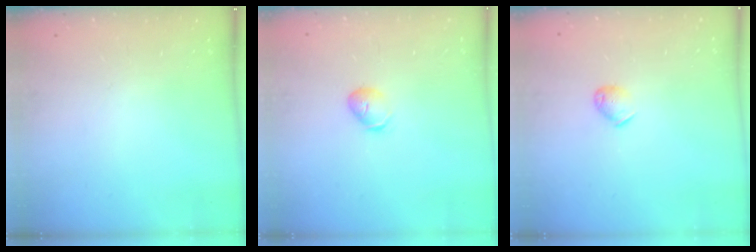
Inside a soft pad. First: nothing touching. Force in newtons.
{"total": 6.4, "press": 6.2, "slide": 1.6}
{"total": 4.9, "press": 4.8, "slide": 0.9}